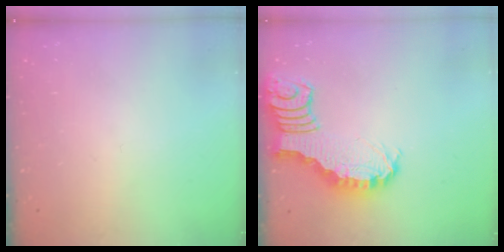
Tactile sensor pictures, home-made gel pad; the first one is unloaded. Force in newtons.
{"total": 3.1, "press": 3.1, "slide": 0.5}